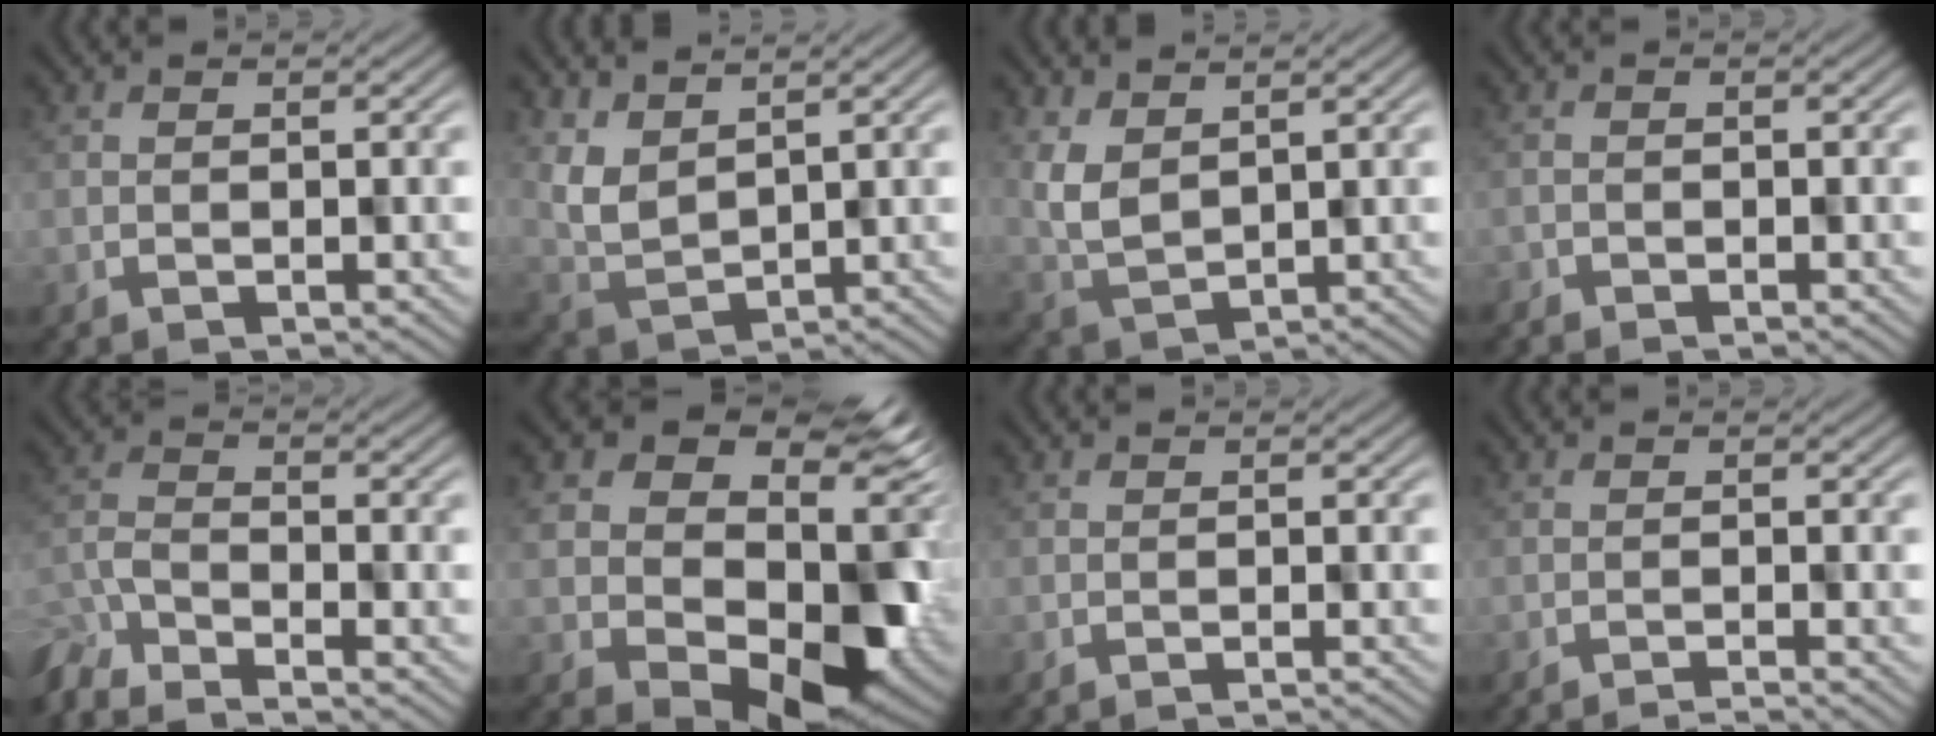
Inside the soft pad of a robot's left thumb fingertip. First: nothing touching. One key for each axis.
{"total": 5.5, "fx": 3.4, "fy": 3.2, "fz": 2.9, "tx": -0.075, "ty": -0.014, "tz": 0.076}
{"total": 5.2, "fx": 2.3, "fy": 3.4, "fz": 3.2, "tx": -0.081, "ty": -0.014, "tz": 0.051}
{"total": 0.6, "fx": -0.6, "fy": 0.0, "fz": -0.1, "tx": 0.004, "ty": -0.001, "tz": -0.010}
{"total": 6.7, "fx": -5.0, "fy": 2.4, "fz": 3.7, "tx": -0.084, "ty": -0.021, "tz": -0.102}
{"total": 15.2, "fx": 2.0, "fy": 11.1, "fz": 10.2, "tx": -0.149, "ty": -0.035, "tz": 0.068}
{"total": 0.8, "fx": -0.7, "fy": -0.1, "fz": 0.3, "tx": 0.001, "ty": 0.004, "tz": -0.015}
{"total": 1.8, "fx": -1.5, "fy": -0.1, "fz": 1.0, "tx": -0.012, "ty": 0.009, "tz": -0.031}